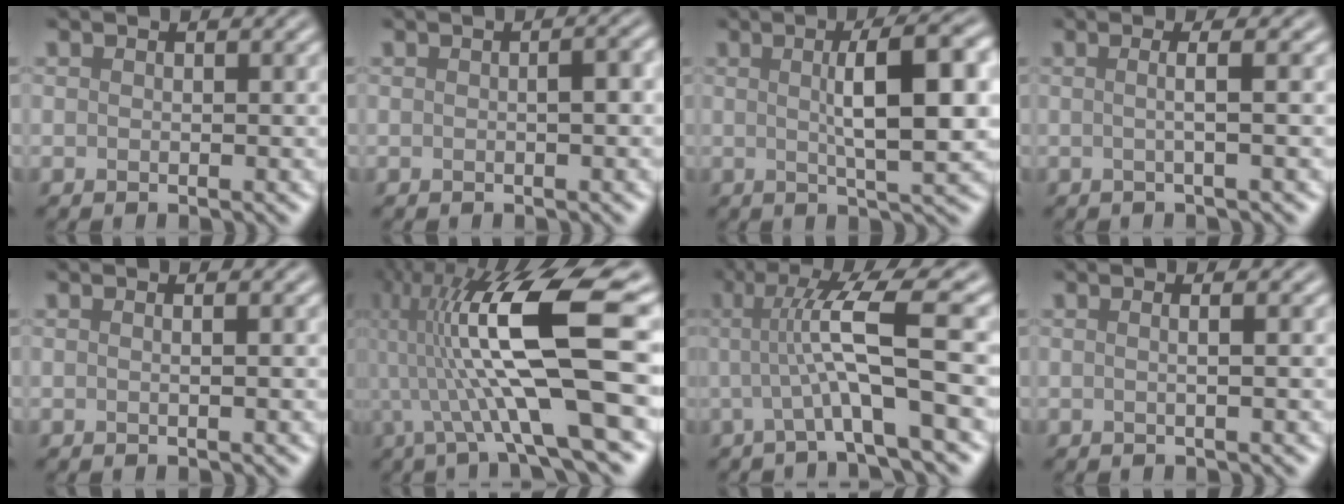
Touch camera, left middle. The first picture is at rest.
{"total": 1.3, "force": [0.0, 0.3, 1.2], "torque": [-0.011, 0.010, 0.008]}
{"total": 8.1, "force": [1.3, 1.9, 7.8], "torque": [-0.097, 0.016, 0.025]}
{"total": 1.7, "force": [0.0, 0.3, 1.7], "torque": [-0.023, 0.005, -0.001]}
{"total": 0.9, "force": [0.3, 0.5, 0.7], "torque": [0.007, 0.000, -0.009]}
{"total": 13.2, "force": [1.0, 2.6, 12.9], "torque": [-0.235, 0.021, 0.028]}
{"total": 6.3, "force": [0.2, 0.7, 6.2], "torque": [-0.108, 0.006, 0.011]}
{"total": 1.9, "force": [0.5, 1.0, 1.5], "torque": [0.000, 0.009, -0.016]}